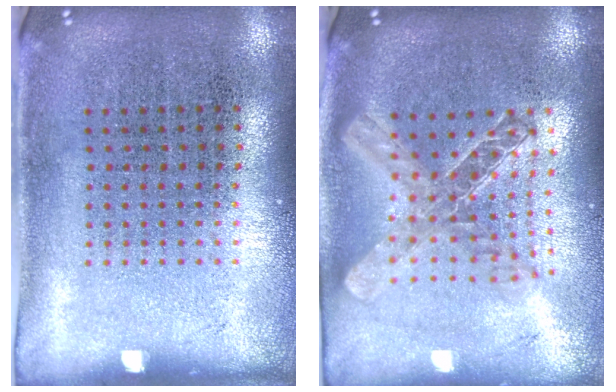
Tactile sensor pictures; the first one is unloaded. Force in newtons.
{"total": 1.9, "press": 1.6, "slide": 1.0}